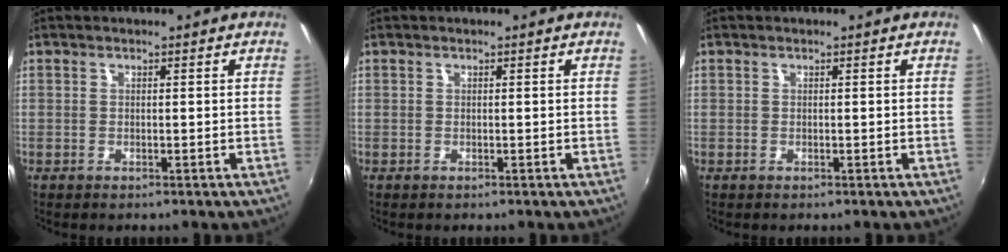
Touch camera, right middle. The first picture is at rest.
{"total": 0.0}
{"total": 0.0}